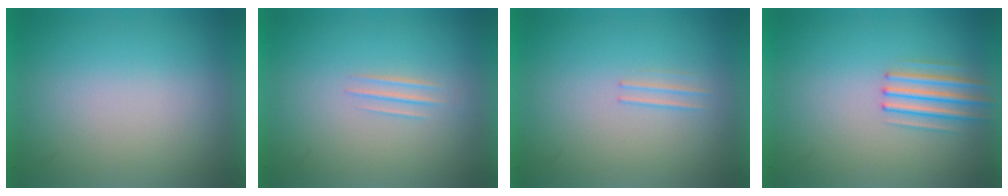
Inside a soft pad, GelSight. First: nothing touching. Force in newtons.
{"total": 1.0}
{"total": 1.2}
{"total": 2.3}